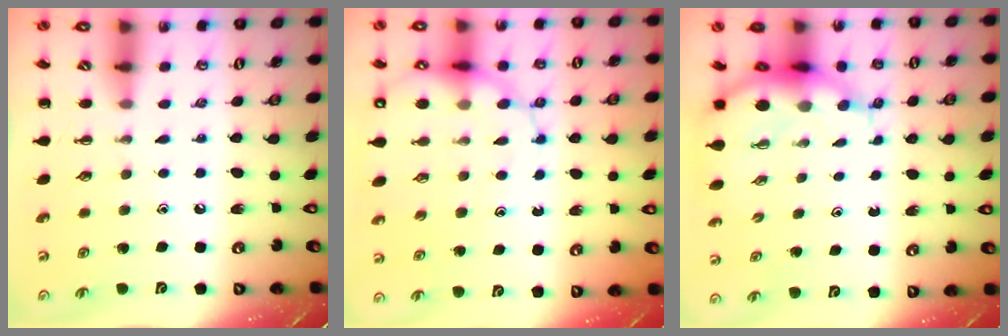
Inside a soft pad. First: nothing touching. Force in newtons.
{"total": 14.3, "press": 13.9, "slide": 3.3}
{"total": 5.2, "press": 4.9, "slide": 1.9}